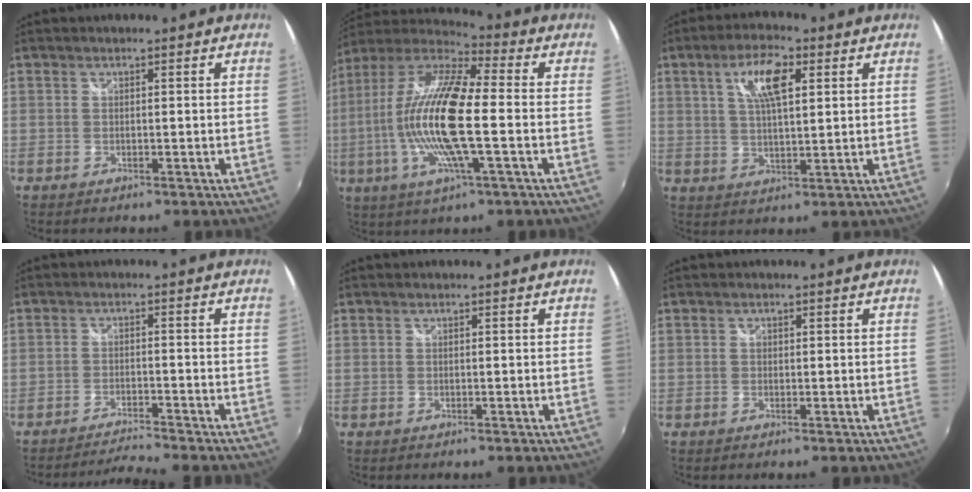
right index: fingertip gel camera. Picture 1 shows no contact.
{"total": 19.0, "force": [-1.8, 3.6, 18.6], "torque": [-0.345, -0.008, -0.047]}
{"total": 8.5, "force": [3.3, 2.9, 7.3], "torque": [-0.134, 0.011, 0.059]}
{"total": 5.4, "force": [-5.2, -1.0, 1.1], "torque": [-0.038, 0.003, -0.090]}
{"total": 0.0}
{"total": 0.6, "force": [0.1, 0.6, 0.1], "torque": [0.000, 0.001, -0.001]}